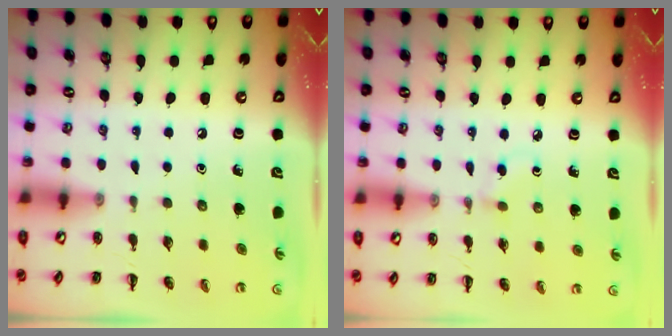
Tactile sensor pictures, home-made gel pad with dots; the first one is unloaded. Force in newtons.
{"total": 2.2, "press": 1.9, "slide": 1.1}